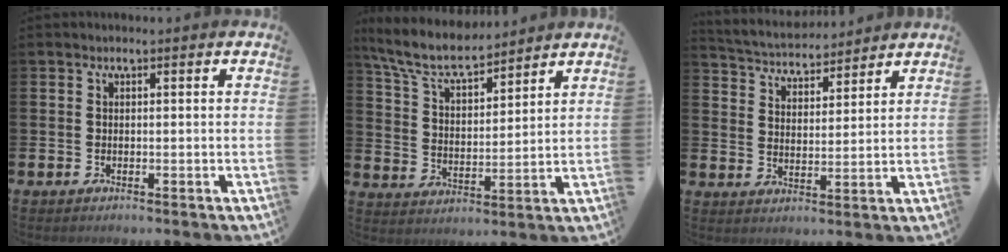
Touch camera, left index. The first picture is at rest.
{"total": 8.0, "force": [7.2, 1.8, 2.9], "torque": [-0.091, -0.040, 0.128]}
{"total": 4.3, "force": [4.1, 1.1, -0.1], "torque": [-0.024, -0.030, 0.070]}